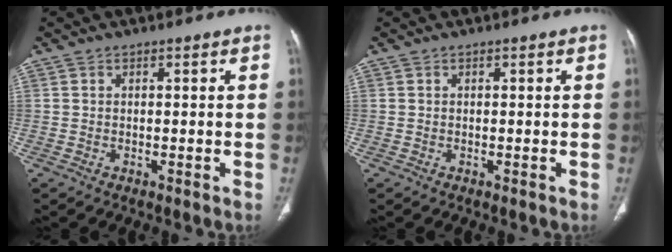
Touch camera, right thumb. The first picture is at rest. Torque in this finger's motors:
{"motor_torque": [0.06, 0.04, -0.06, -0.03, 0.01]}